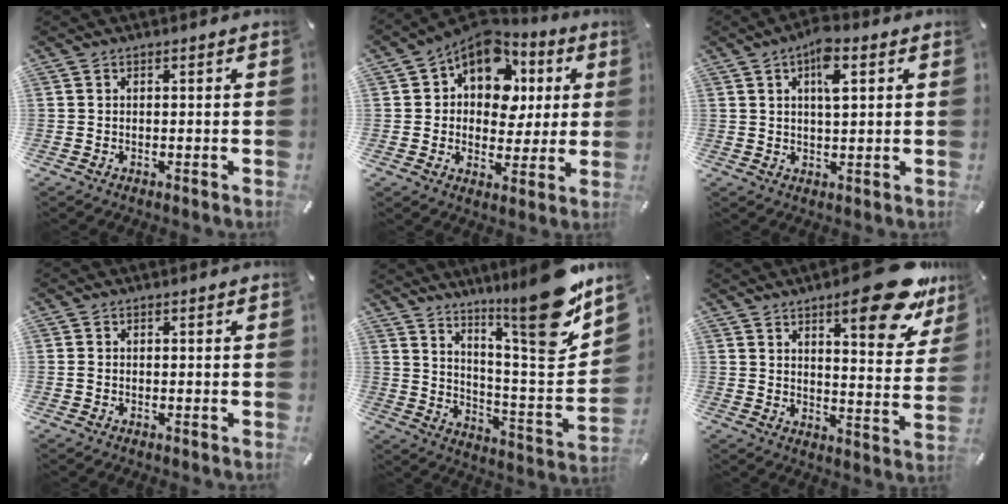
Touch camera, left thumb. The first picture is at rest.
{"total": 12.9, "force": [5.9, 9.5, 6.5], "torque": [-0.109, -0.034, 0.112]}
{"total": 6.9, "force": [2.9, 2.7, 5.6], "torque": [-0.096, -0.001, 0.045]}
{"total": 0.5, "force": [0.0, 0.5, 0.2], "torque": [-0.002, 0.004, -0.002]}
{"total": 21.0, "force": [15.3, 2.0, 14.2], "torque": [-0.201, -0.137, 0.233]}
{"total": 18.9, "force": [12.0, 6.0, 13.2], "torque": [-0.176, -0.078, 0.189]}